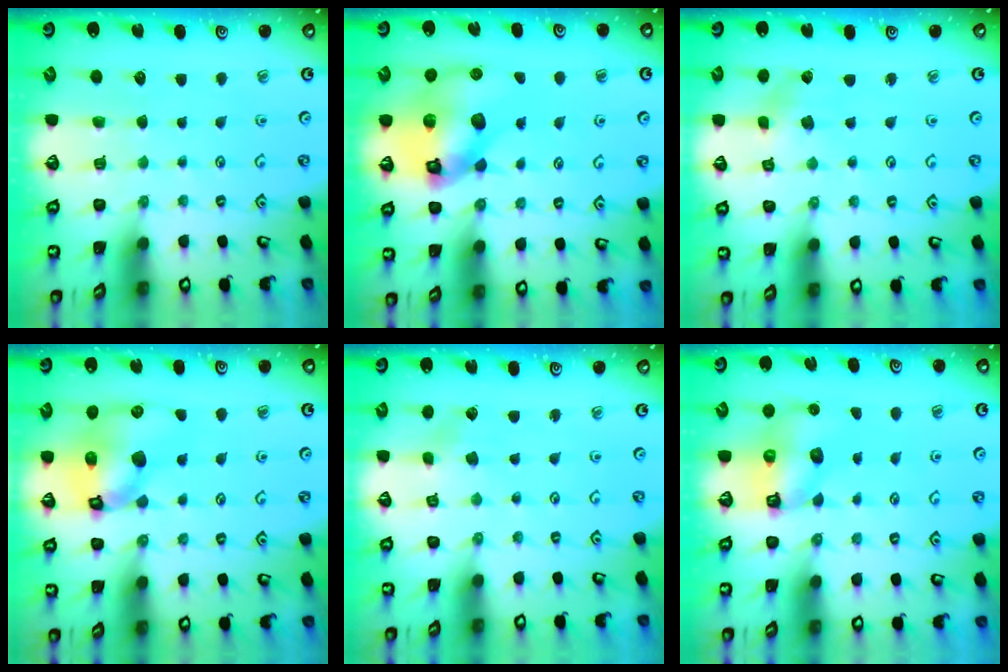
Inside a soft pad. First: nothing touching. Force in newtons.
{"total": 17.4, "press": 17.1, "slide": 2.9}
{"total": 2.9, "press": 2.9, "slide": 0.5}
{"total": 14.5, "press": 14.3, "slide": 2.1}
{"total": 1.4, "press": 1.4, "slide": 0.2}
{"total": 7.0, "press": 6.9, "slide": 0.4}